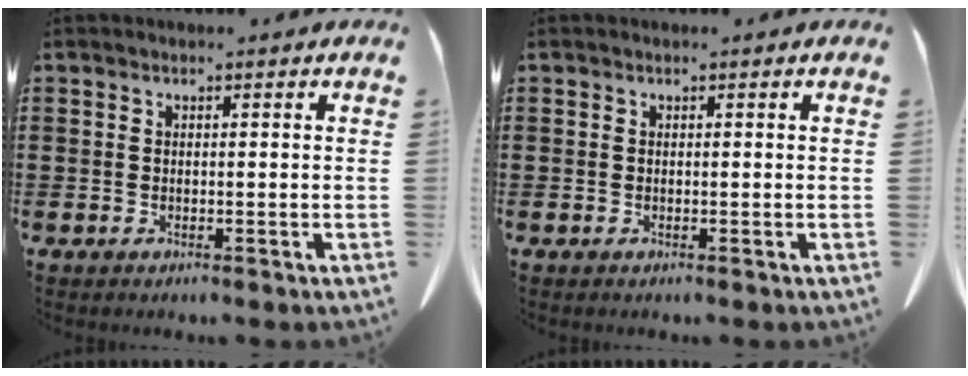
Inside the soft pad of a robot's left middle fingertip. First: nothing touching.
{"total": 0.0}